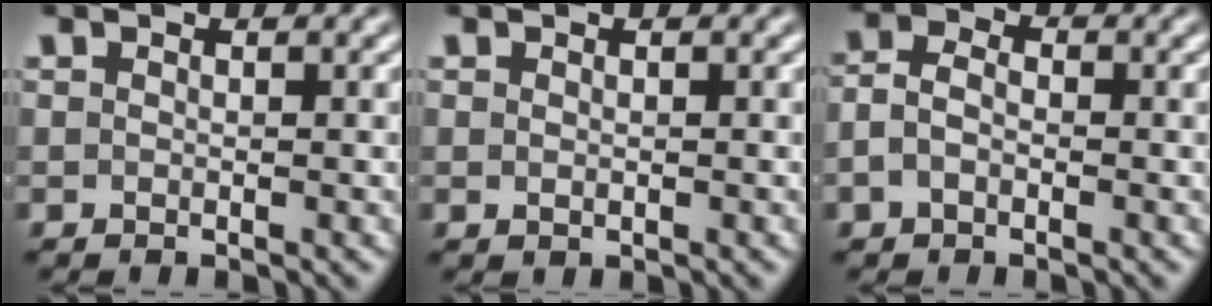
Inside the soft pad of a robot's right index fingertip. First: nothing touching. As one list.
[{"total": 0.0}, {"total": 2.9, "force": [-0.7, 2.1, 1.9], "torque": [-0.046, -0.010, -0.010]}]